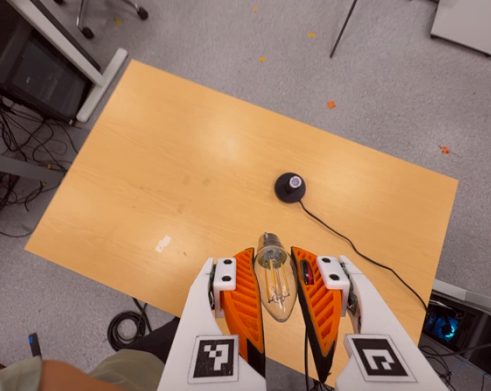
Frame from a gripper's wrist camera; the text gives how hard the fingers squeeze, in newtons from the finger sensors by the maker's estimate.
{"total": 19.0, "left": 20.8, "right": 17.1}